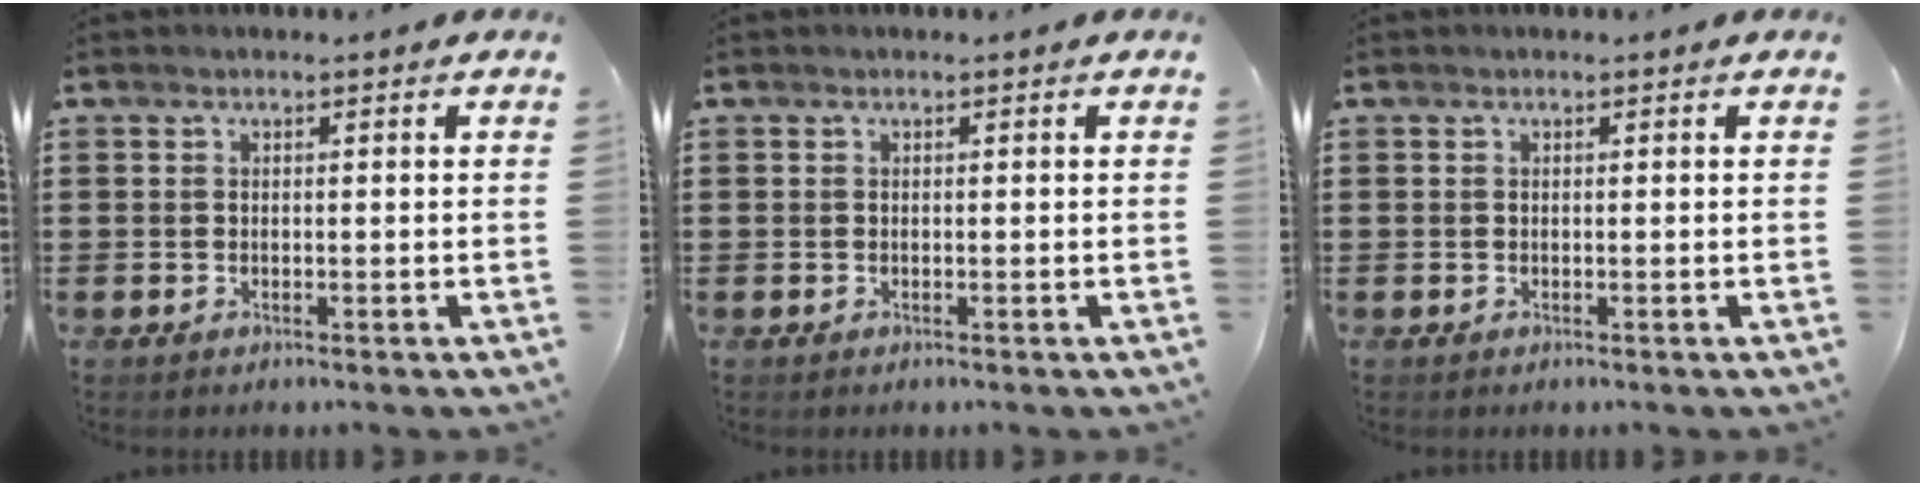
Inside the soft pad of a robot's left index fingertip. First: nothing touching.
{"total": 0.0}
{"total": 0.0}